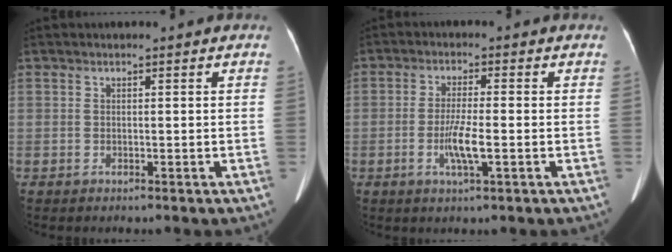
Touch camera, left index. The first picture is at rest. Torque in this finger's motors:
{"motor_torque": [0.14, 0.04, 0.16, 0.03]}